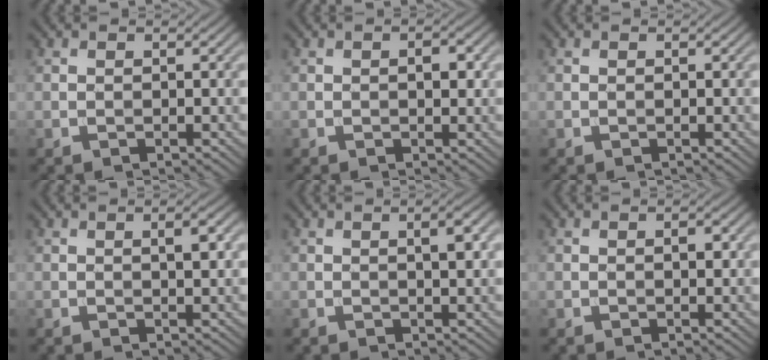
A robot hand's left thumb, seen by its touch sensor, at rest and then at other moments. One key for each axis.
{"total": 1.9, "fx": 0.2, "fy": 1.0, "fz": 1.6, "tx": -0.019, "ty": 0.001, "tz": 0.001}
{"total": 0.0}
{"total": 2.3, "fx": 0.5, "fy": 0.6, "fz": 2.2, "tx": -0.036, "ty": 0.003, "tz": 0.008}
{"total": 2.8, "fx": 0.6, "fy": 0.6, "fz": 2.6, "tx": -0.043, "ty": 0.003, "tz": 0.010}
{"total": 1.2, "fx": 0.2, "fy": 0.6, "fz": 1.1, "tx": -0.011, "ty": 0.000, "tz": 0.001}